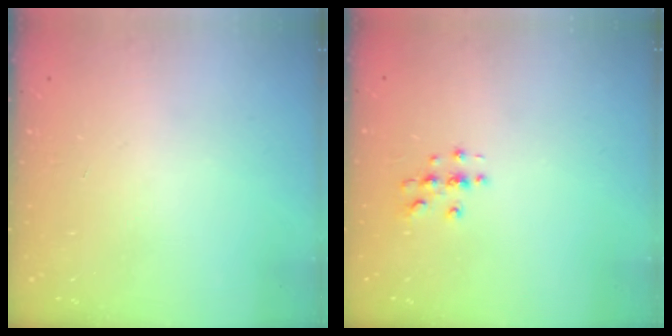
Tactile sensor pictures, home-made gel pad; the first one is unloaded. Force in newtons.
{"total": 2.7, "press": 2.7, "slide": 0.3}